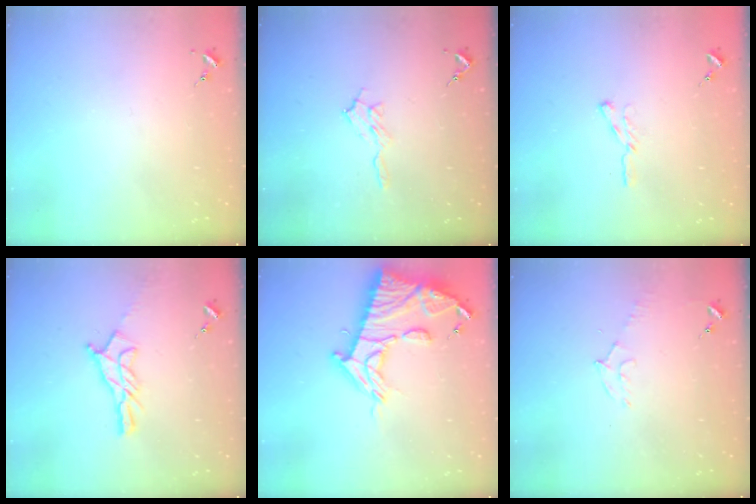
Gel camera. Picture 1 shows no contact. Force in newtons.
{"total": 6.5, "press": 6.5, "slide": 0.8}
{"total": 4.4, "press": 4.4, "slide": 0.5}
{"total": 11.2, "press": 11.1, "slide": 0.7}
{"total": 19.3, "press": 19.3, "slide": 1.6}
{"total": 7.3, "press": 7.2, "slide": 0.9}